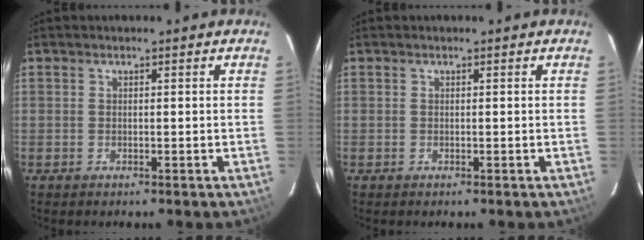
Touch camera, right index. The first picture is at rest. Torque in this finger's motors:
{"motor_torque": [0.00, 0.00, -0.01, 0.00]}